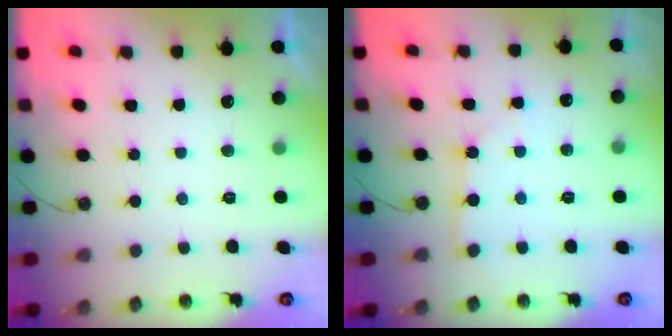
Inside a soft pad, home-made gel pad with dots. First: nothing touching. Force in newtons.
{"total": 2.4, "press": 2.4, "slide": 0.4}